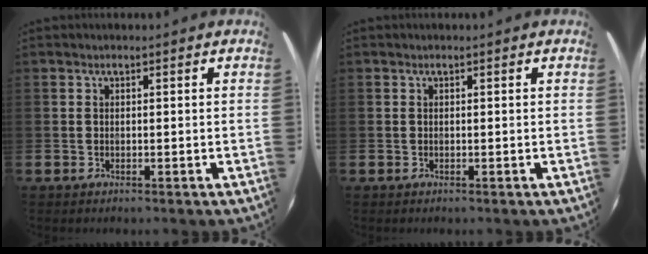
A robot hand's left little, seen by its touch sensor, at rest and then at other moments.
{"total": 0.0}